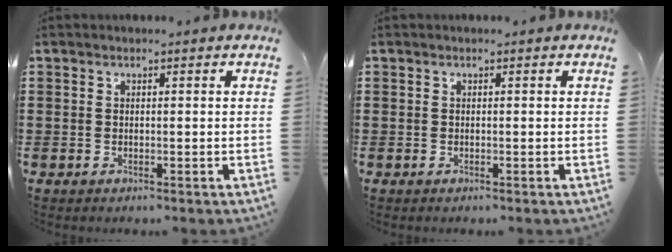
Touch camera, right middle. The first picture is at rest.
{"total": 0.0}